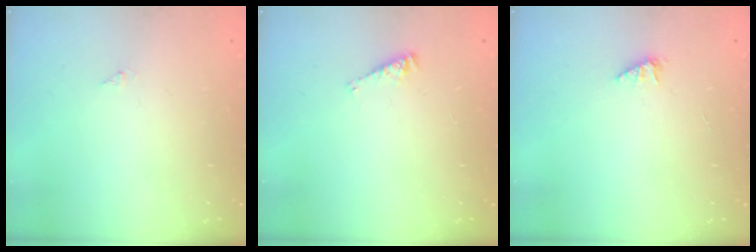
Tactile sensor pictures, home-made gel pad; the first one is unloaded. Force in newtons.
{"total": 2.4, "press": 2.4, "slide": 0.4}
{"total": 1.4, "press": 1.4, "slide": 0.3}